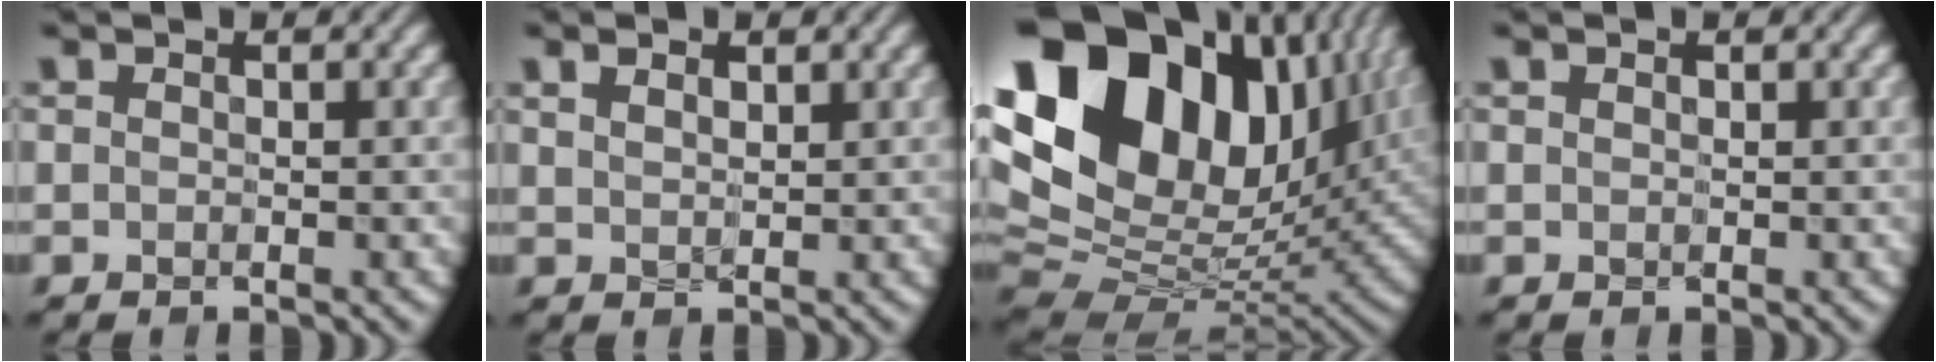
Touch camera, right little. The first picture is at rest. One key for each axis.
{"total": 1.7, "fx": 0.8, "fy": 0.9, "fz": 1.2, "tx": -0.024, "ty": 0.007, "tz": 0.013}
{"total": 20.0, "fx": 7.0, "fy": 13.2, "fz": 13.3, "tx": -0.282, "ty": 0.037, "tz": 0.133}
{"total": 0.0}